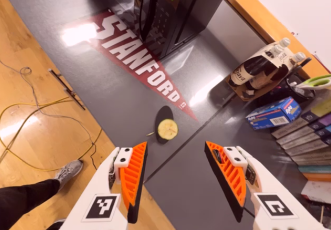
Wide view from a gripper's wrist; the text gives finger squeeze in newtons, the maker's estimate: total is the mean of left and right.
{"total": 0.0}